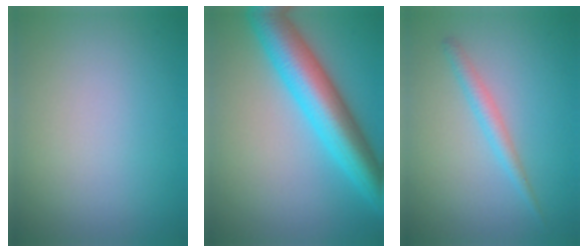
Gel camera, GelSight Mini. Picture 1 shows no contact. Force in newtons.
{"total": 8.5, "press": 8.5, "slide": 0.3}
{"total": 1.8, "press": 1.8, "slide": 0.1}